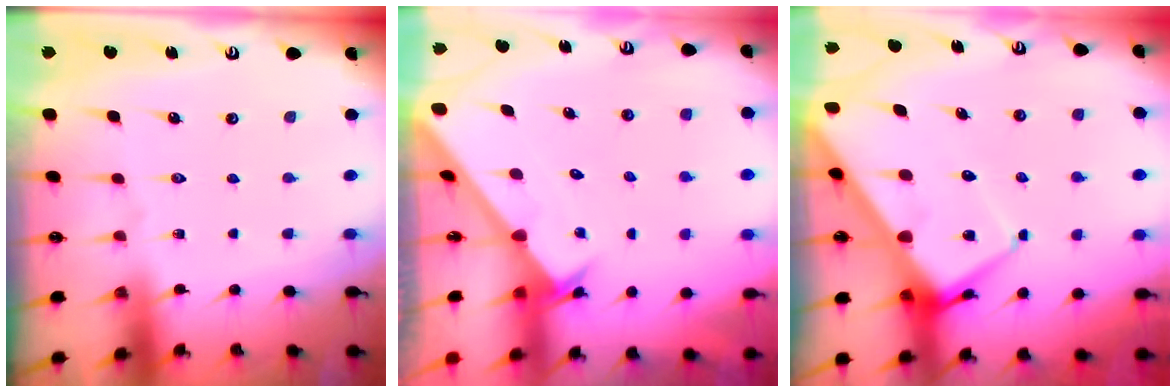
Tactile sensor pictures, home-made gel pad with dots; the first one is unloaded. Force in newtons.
{"total": 2.2, "press": 2.2, "slide": 0.2}
{"total": 10.2, "press": 10.2, "slide": 0.9}